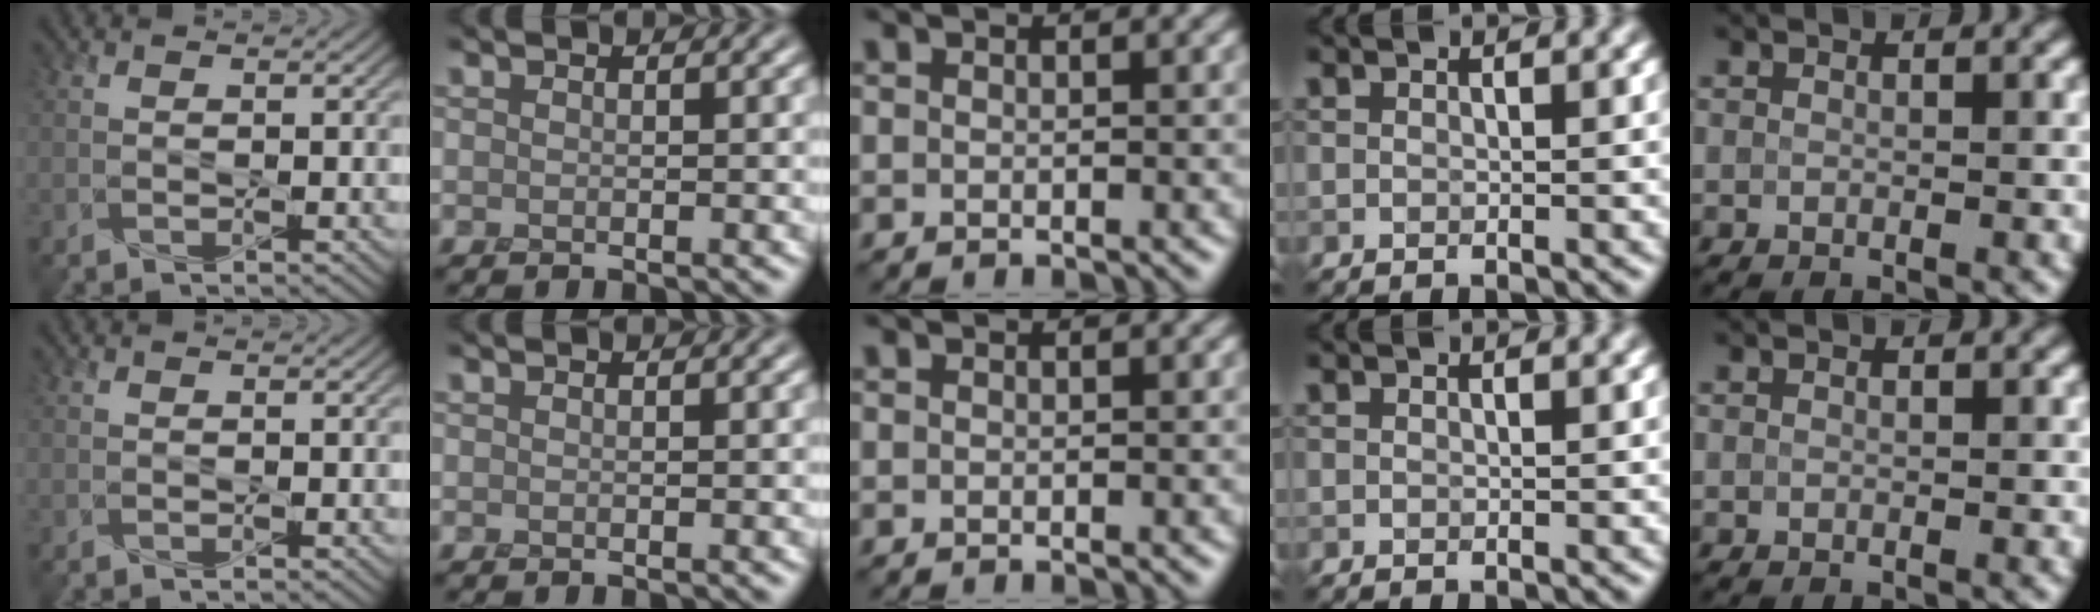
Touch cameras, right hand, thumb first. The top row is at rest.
{}